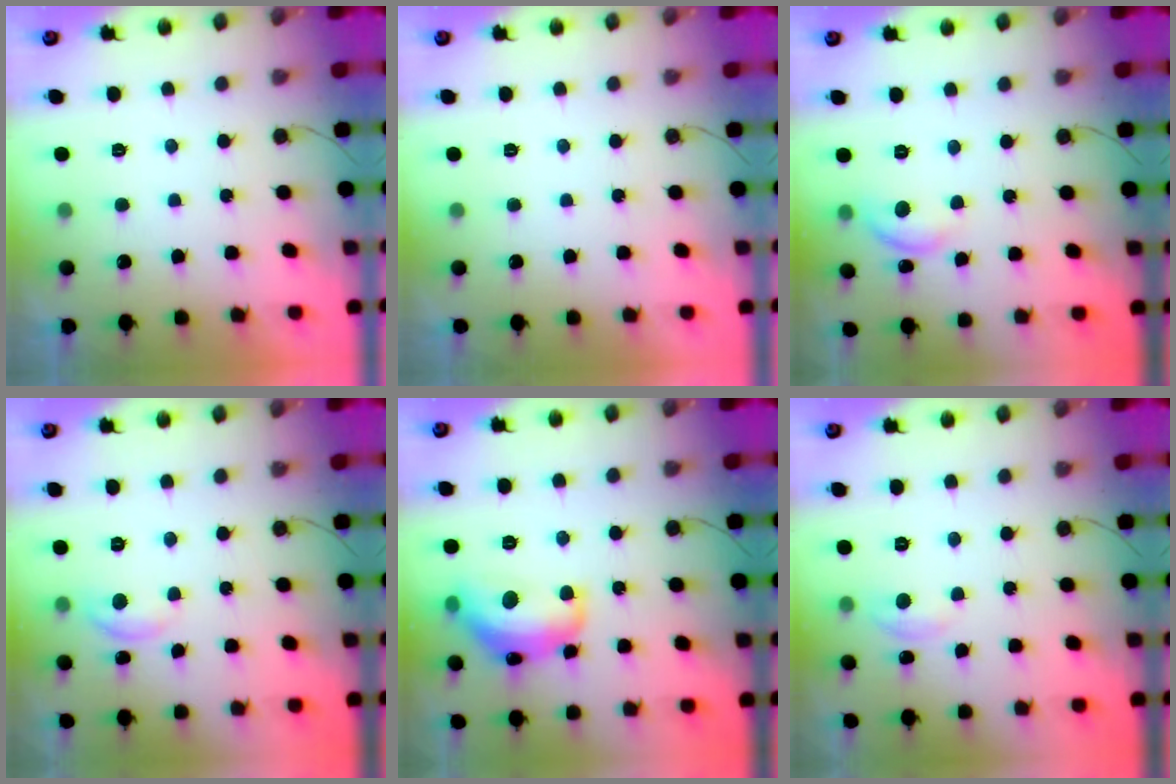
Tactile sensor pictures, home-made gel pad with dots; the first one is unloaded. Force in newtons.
{"total": 0.0}
{"total": 8.1, "press": 8.1, "slide": 0.6}
{"total": 4.7, "press": 4.7, "slide": 0.4}
{"total": 15.4, "press": 15.4, "slide": 0.7}
{"total": 2.7, "press": 2.7, "slide": 0.3}